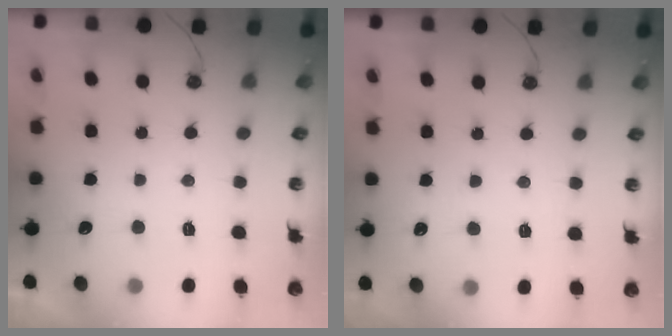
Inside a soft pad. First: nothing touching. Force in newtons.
{"total": 2.5, "press": 2.5, "slide": 0.4}